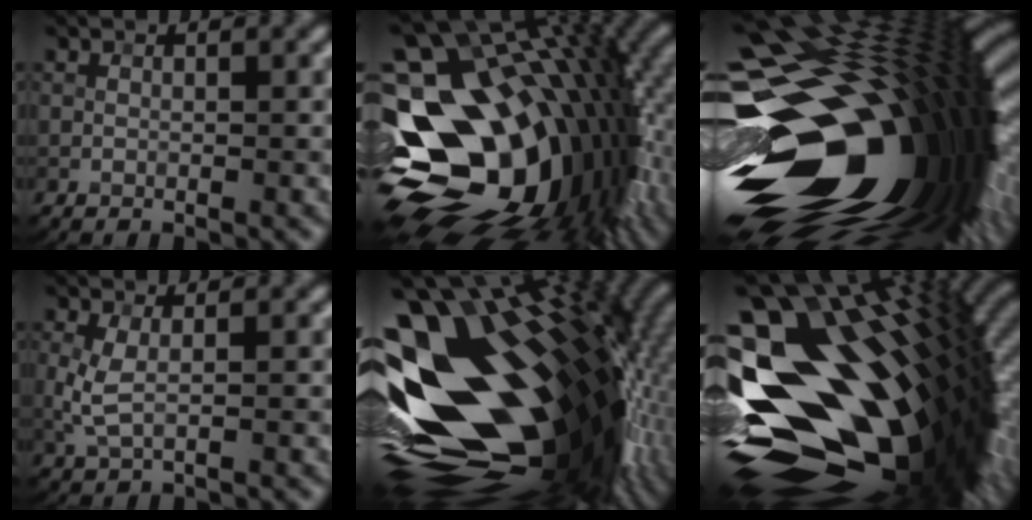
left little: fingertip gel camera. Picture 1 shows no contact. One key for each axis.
{"total": 18.8, "fx": -1.7, "fy": 12.4, "fz": 14.0, "tx": -0.245, "ty": -0.009, "tz": -0.029}
{"total": 20.4, "fx": -4.3, "fy": 12.1, "fz": 15.9, "tx": -0.287, "ty": -0.047, "tz": -0.062}
{"total": 2.0, "fx": -0.2, "fy": 0.6, "fz": 1.9, "tx": -0.050, "ty": -0.001, "tz": -0.003}
{"total": 21.0, "fx": 0.1, "fy": 12.0, "fz": 17.3, "tx": -0.300, "ty": 0.000, "tz": 0.004}
{"total": 19.7, "fx": -1.2, "fy": 10.7, "fz": 16.4, "tx": -0.295, "ty": -0.017, "tz": -0.010}